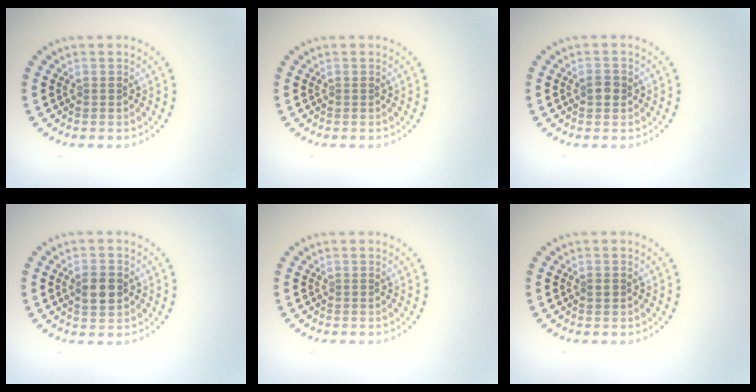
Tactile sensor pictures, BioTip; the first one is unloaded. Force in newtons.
{"total": 0.0}
{"total": 1.4, "press": 1.4, "slide": 0.1}
{"total": 2.9, "press": 2.9, "slide": 0.1}
{"total": 0.0}
{"total": 0.9, "press": 0.9, "slide": 0.2}